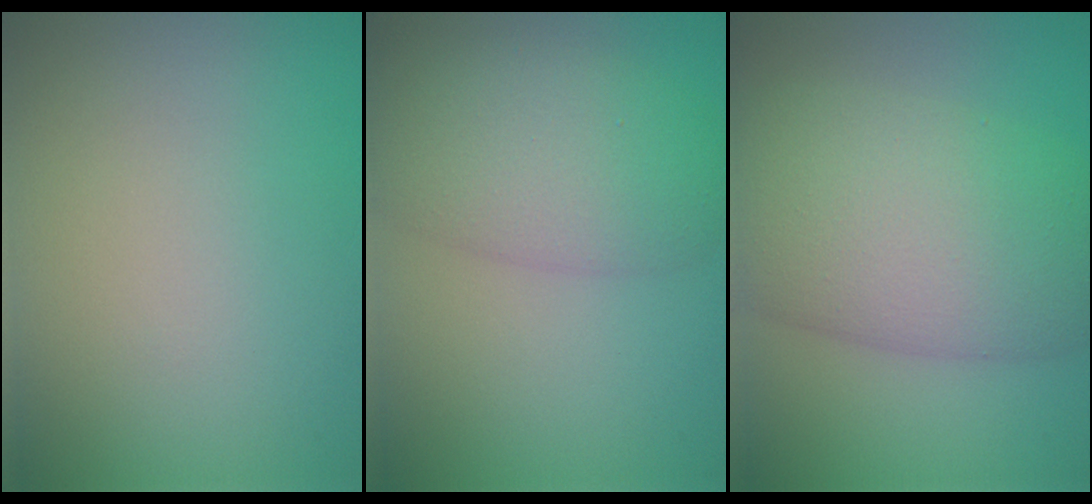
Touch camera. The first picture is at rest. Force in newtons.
{"total": 6.3, "press": 6.3, "slide": 0.2}
{"total": 10.8, "press": 10.8, "slide": 0.2}